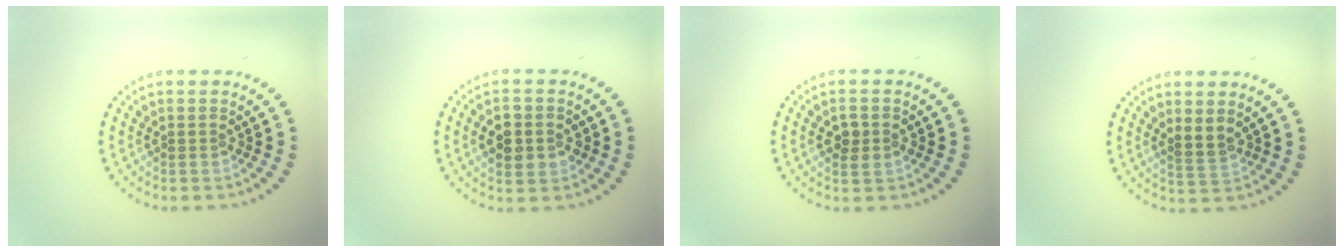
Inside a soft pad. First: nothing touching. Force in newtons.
{"total": 3.8, "press": 3.8, "slide": 0.3}
{"total": 1.9, "press": 1.9, "slide": 0.0}
{"total": 1.9, "press": 1.7, "slide": 0.9}